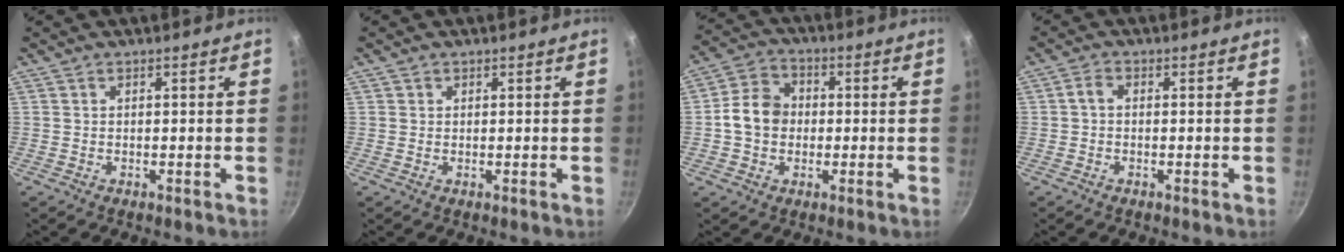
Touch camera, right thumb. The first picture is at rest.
{"total": 0.6, "force": [0.3, 0.5, 0.0], "torque": [0.005, -0.001, 0.003]}
{"total": 8.6, "force": [-0.4, 7.2, 4.8], "torque": [-0.058, 0.020, -0.023]}
{"total": 1.9, "force": [-0.1, 1.1, 1.6], "torque": [-0.043, 0.010, -0.006]}